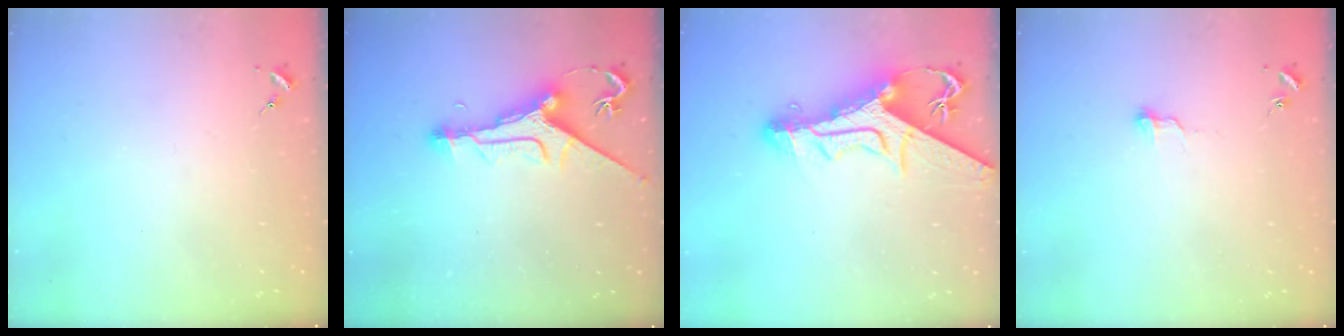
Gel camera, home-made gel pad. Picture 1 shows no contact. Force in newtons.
{"total": 12.2, "press": 12.2, "slide": 0.8}
{"total": 17.6, "press": 17.5, "slide": 1.7}
{"total": 6.2, "press": 6.1, "slide": 0.5}